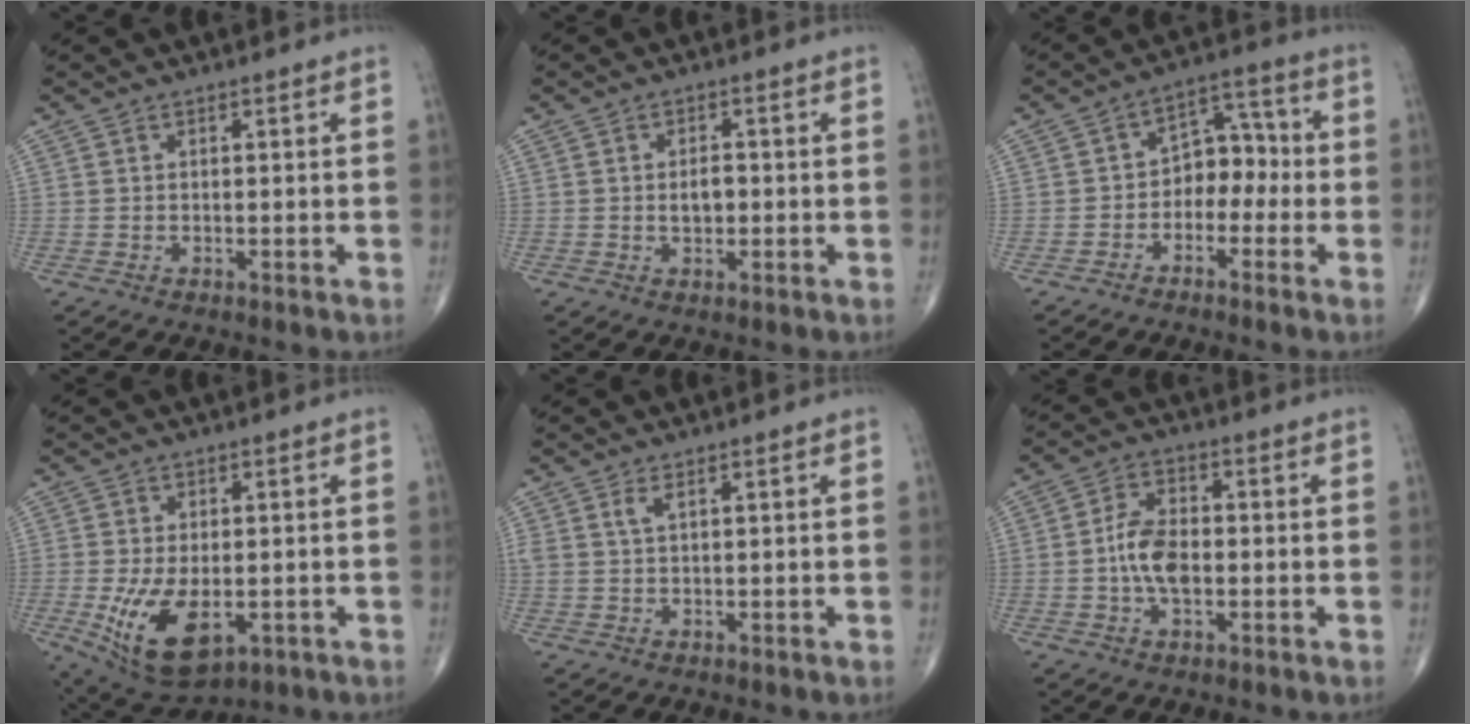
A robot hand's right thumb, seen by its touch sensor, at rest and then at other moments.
{"total": 3.1, "force": [-0.3, 1.9, 2.5], "torque": [-0.036, 0.004, -0.004]}
{"total": 7.5, "force": [-1.9, 5.3, 4.9], "torque": [-0.036, 0.043, -0.046]}
{"total": 12.0, "force": [-3.0, 6.6, 9.6], "torque": [-0.162, -0.009, -0.030]}
{"total": 1.8, "force": [0.8, 0.6, 1.4], "torque": [-0.036, 0.005, 0.022]}
{"total": 7.6, "force": [-1.1, 4.3, 6.2], "torque": [-0.113, 0.013, -0.026]}